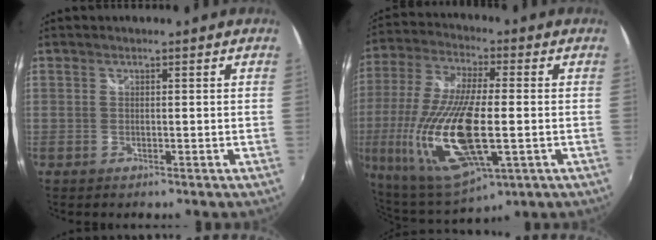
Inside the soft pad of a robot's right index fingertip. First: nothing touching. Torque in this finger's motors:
{"motor_torque": [2.14, 0.00, 1.05, 0.21]}